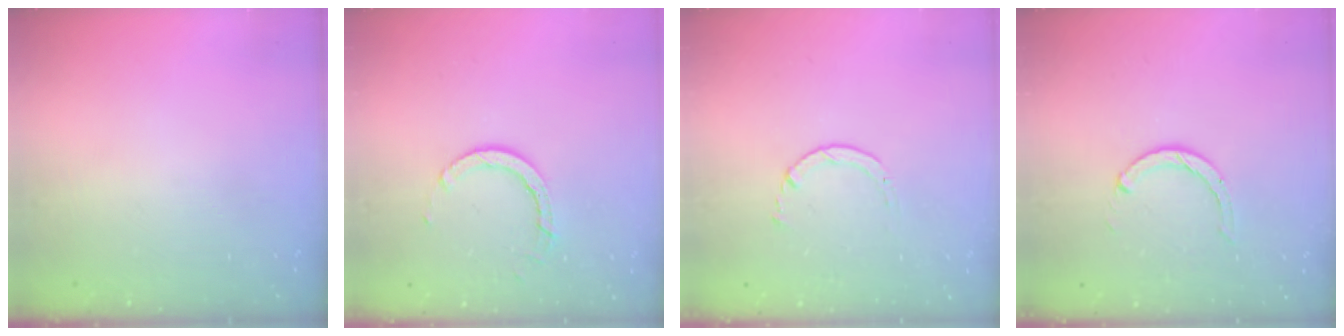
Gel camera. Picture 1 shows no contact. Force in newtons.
{"total": 4.9, "press": 4.9, "slide": 0.5}
{"total": 1.7, "press": 1.6, "slide": 0.2}
{"total": 2.0, "press": 2.0, "slide": 0.3}